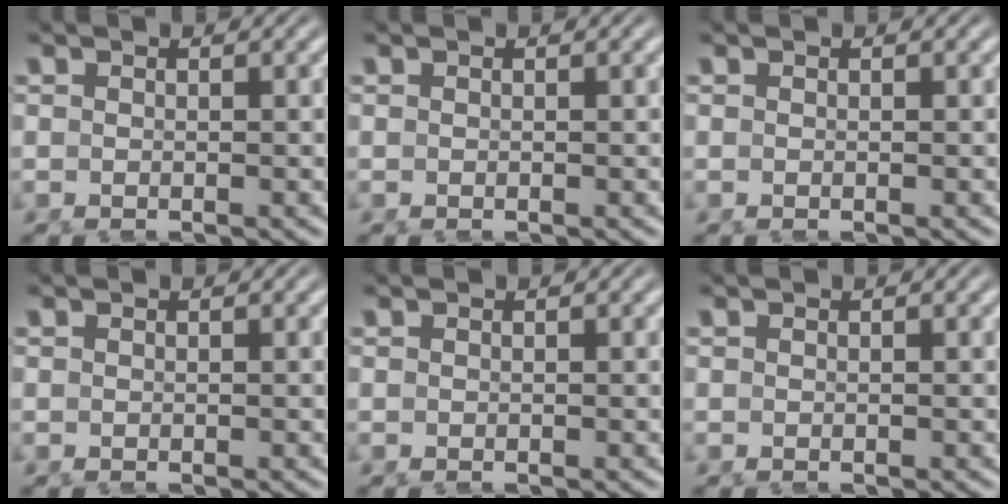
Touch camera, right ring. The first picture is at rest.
{"total": 0.0}
{"total": 0.0}
{"total": 0.0}
{"total": 0.0}
{"total": 0.0}